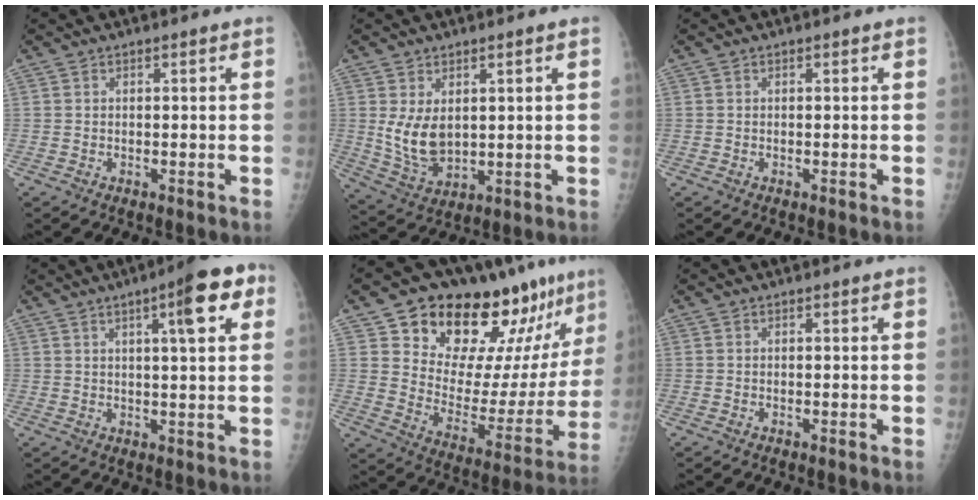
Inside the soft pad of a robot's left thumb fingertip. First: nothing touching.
{"total": 7.8, "force": [1.6, 4.8, 5.9], "torque": [-0.098, -0.021, 0.049]}
{"total": 0.0}
{"total": 10.2, "force": [4.2, 2.3, 9.0], "torque": [-0.112, 0.002, 0.053]}
{"total": 24.4, "force": [17.7, 10.0, 13.6], "torque": [-0.151, -0.087, 0.265]}
{"total": 0.0}